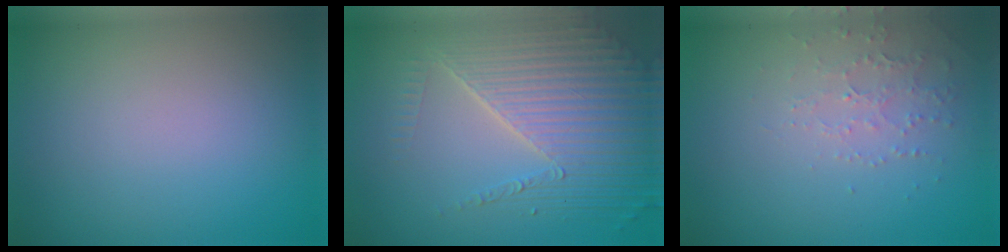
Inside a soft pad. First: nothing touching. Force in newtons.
{"total": 6.7, "press": 4.9, "slide": 4.5}
{"total": 1.9, "press": 1.8, "slide": 0.6}